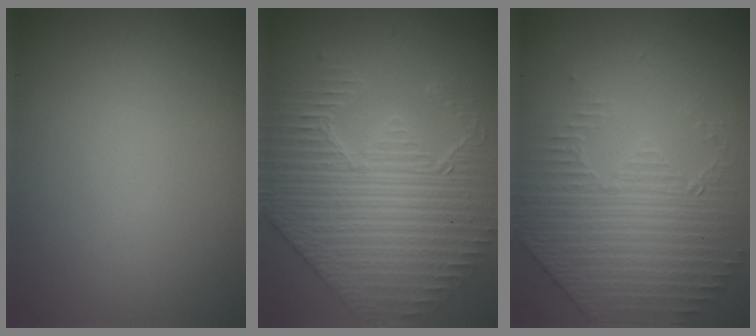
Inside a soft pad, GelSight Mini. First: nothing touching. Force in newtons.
{"total": 6.6, "press": 5.7, "slide": 3.3}
{"total": 4.4, "press": 3.5, "slide": 2.6}